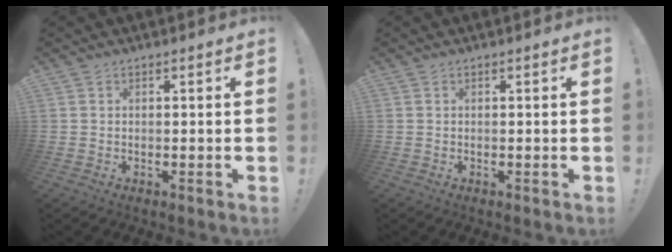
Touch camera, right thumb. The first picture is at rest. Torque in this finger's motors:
{"motor_torque": [-0.04, 0.04, 0.05, -0.05, 0.00]}